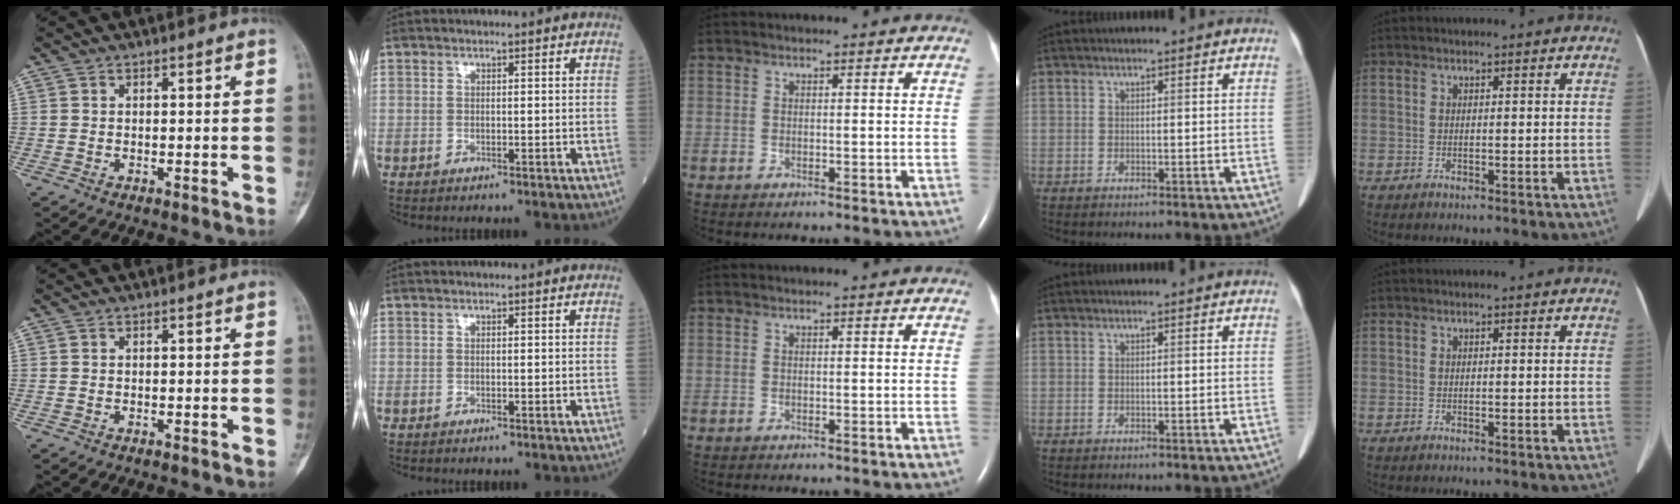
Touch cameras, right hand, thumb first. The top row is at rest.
{}